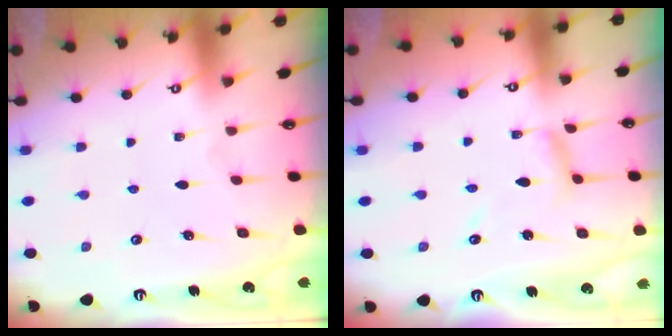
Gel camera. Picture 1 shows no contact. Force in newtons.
{"total": 6.6, "press": 6.6, "slide": 0.1}